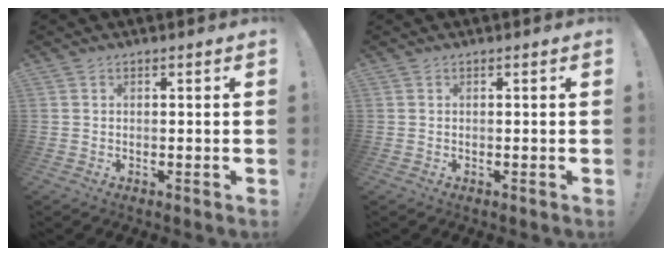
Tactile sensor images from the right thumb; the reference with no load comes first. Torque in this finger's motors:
{"motor_torque": [-0.12, -0.08, 0.01, -0.01, 0.03]}